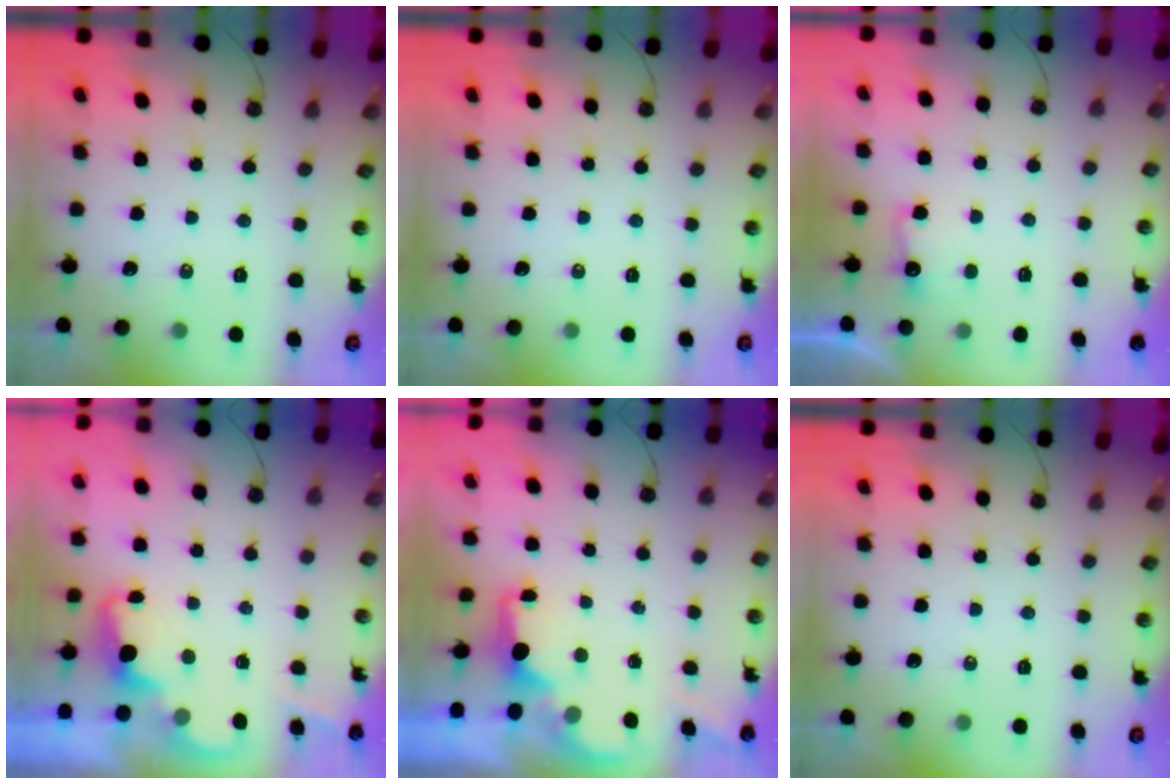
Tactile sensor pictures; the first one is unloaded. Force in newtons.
{"total": 0.0}
{"total": 4.9, "press": 4.8, "slide": 1.1}
{"total": 2.4, "press": 2.3, "slide": 0.5}
{"total": 1.8, "press": 1.6, "slide": 0.8}
{"total": 0.0}